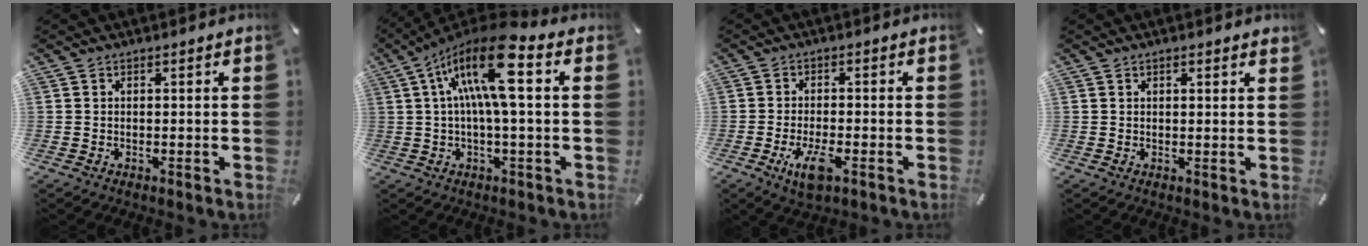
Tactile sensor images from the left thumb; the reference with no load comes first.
{"total": 15.9, "force": [3.9, 4.4, 14.7], "torque": [-0.292, -0.005, 0.056]}
{"total": 6.6, "force": [-2.9, 2.4, 5.4], "torque": [-0.116, -0.003, -0.050]}
{"total": 1.1, "force": [0.8, 0.3, 0.7], "torque": [-0.005, -0.003, 0.012]}